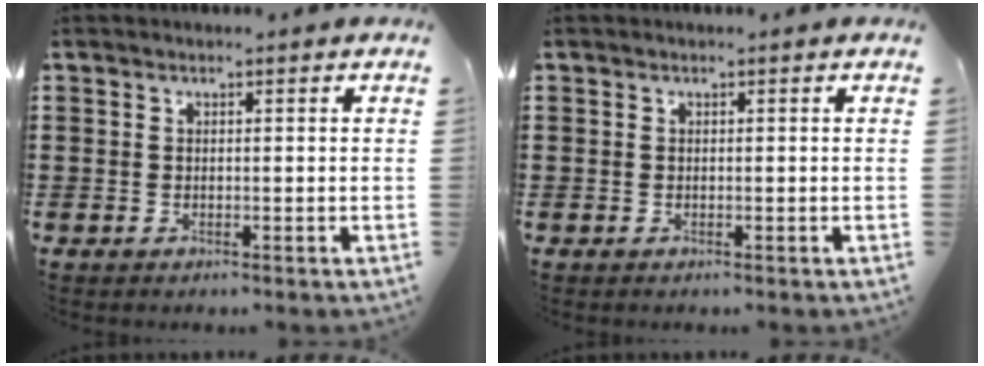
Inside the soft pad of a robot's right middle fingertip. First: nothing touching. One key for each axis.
{"total": 0.0}